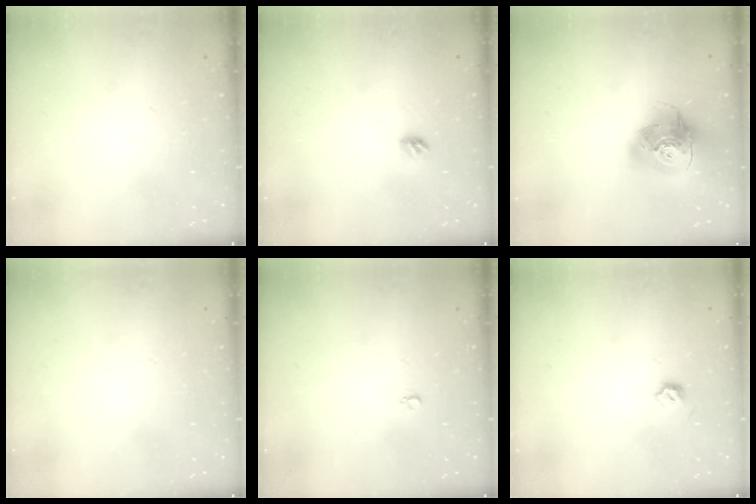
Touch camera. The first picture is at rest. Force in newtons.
{"total": 4.5, "press": 4.4, "slide": 0.9}
{"total": 17.5, "press": 17.4, "slide": 2.0}
{"total": 0.7, "press": 0.7, "slide": 0.1}
{"total": 2.6, "press": 2.6, "slide": 0.3}
{"total": 4.0, "press": 3.9, "slide": 0.7}